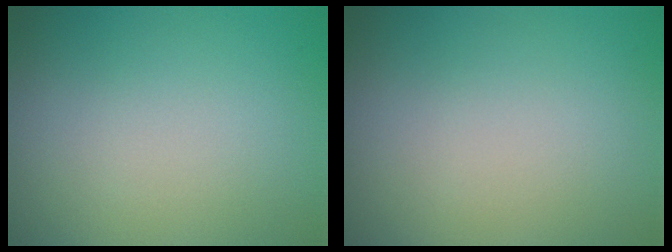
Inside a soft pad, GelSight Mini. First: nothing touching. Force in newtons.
{"total": 0.0}